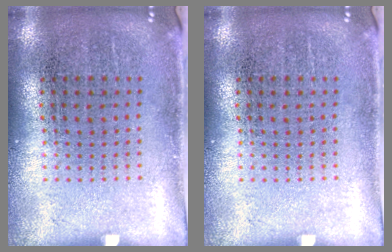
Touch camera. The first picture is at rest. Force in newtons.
{"total": 0.0}